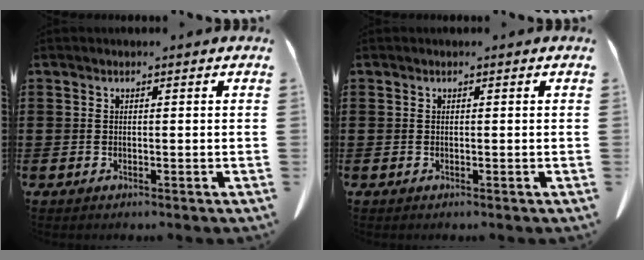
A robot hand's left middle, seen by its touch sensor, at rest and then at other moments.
{"total": 0.0}